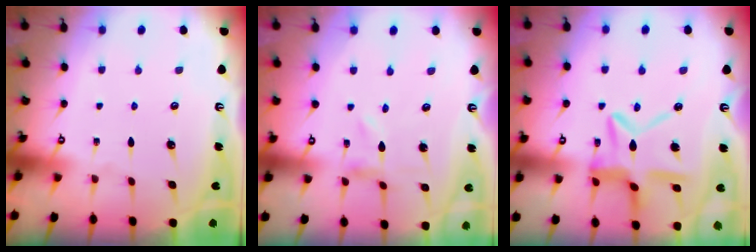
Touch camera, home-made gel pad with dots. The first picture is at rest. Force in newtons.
{"total": 0.0}
{"total": 11.5, "press": 11.5, "slide": 0.6}